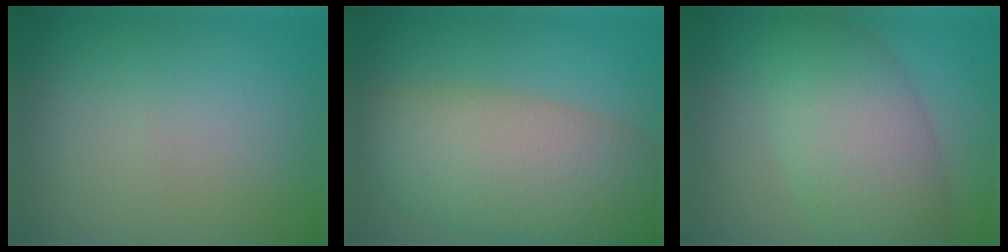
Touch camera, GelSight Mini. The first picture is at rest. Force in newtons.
{"total": 10.1, "press": 10.1, "slide": 0.3}
{"total": 7.8, "press": 7.7, "slide": 0.6}